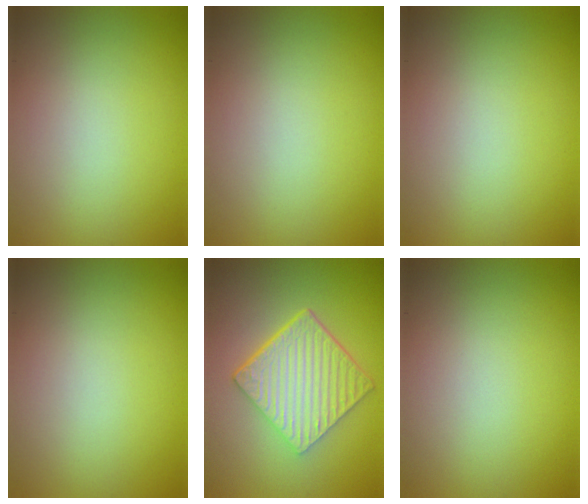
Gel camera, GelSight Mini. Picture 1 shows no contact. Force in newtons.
{"total": 0.0}
{"total": 0.0}
{"total": 0.0}
{"total": 7.0, "press": 4.7, "slide": 5.2}
{"total": 0.0}